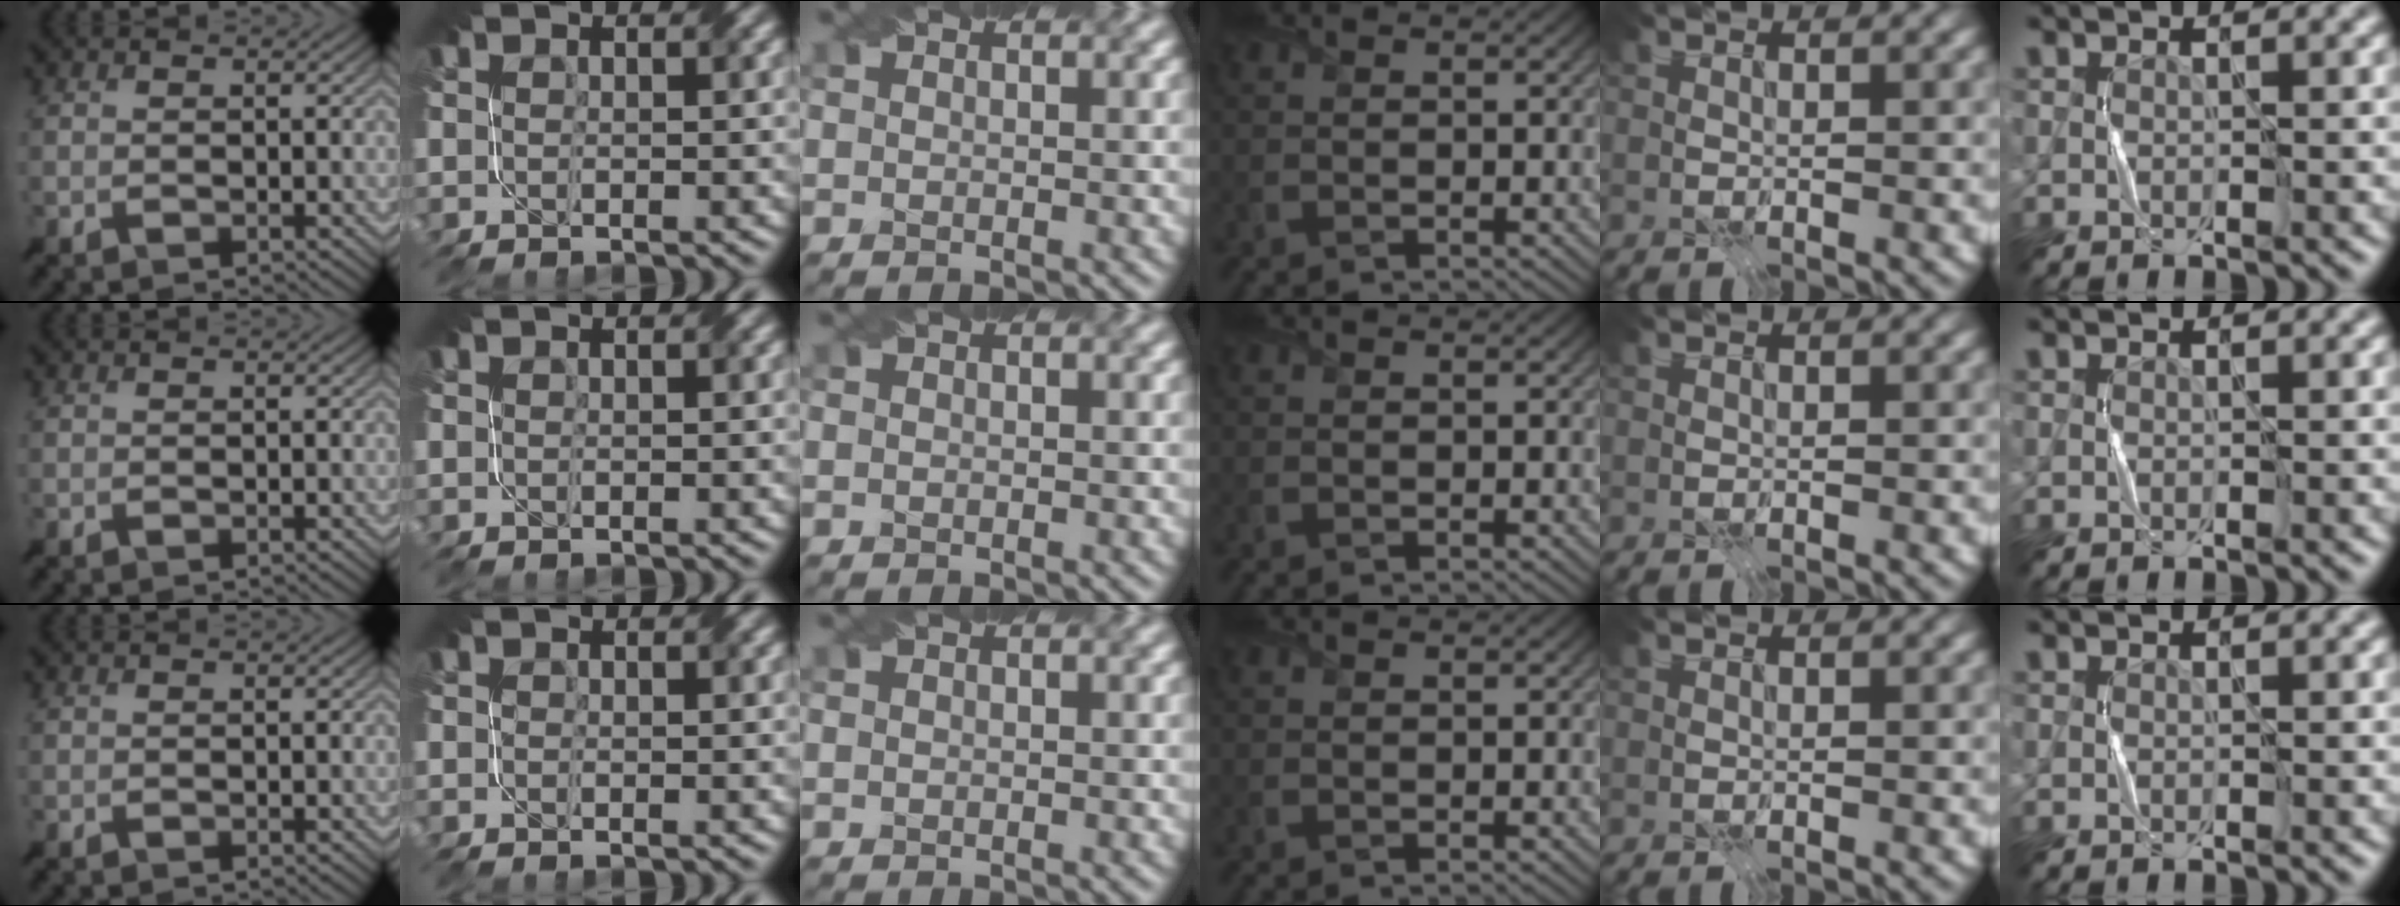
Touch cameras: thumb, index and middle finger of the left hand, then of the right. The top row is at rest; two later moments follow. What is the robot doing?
{"motion": "fold", "object": "coffee filter"}